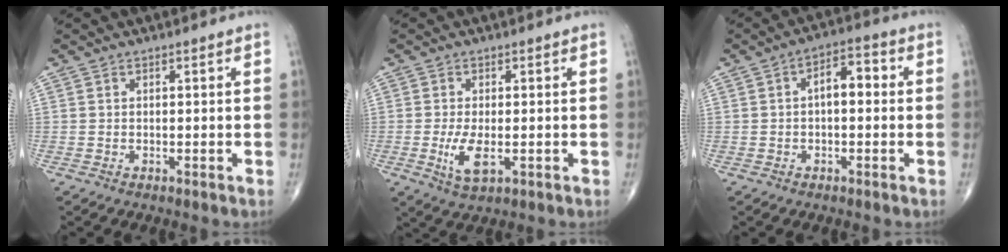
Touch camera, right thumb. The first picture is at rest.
{"total": 5.2, "force": [-1.1, 2.1, 4.6], "torque": [-0.090, -0.011, -0.017]}
{"total": 5.7, "force": [0.2, 3.0, 4.8], "torque": [-0.059, 0.024, -0.007]}